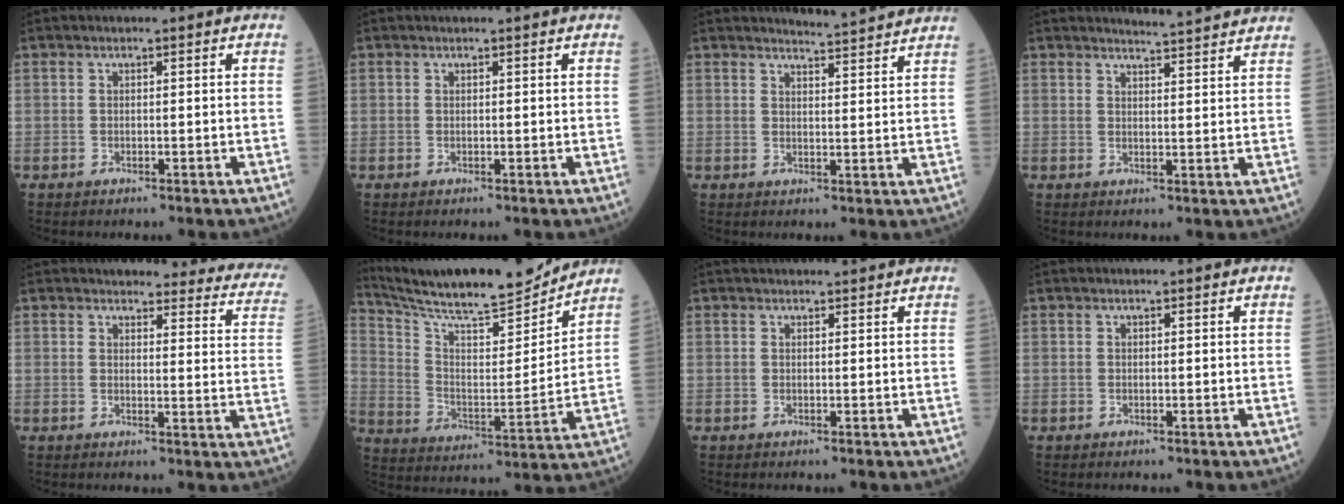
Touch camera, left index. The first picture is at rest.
{"total": 0.5, "force": [0.5, -0.1, 0.2], "torque": [-0.007, 0.001, 0.013]}
{"total": 6.9, "force": [6.7, -0.8, 1.2], "torque": [-0.031, 0.001, 0.081]}
{"total": 7.0, "force": [6.8, -0.8, 1.8], "torque": [-0.035, 0.003, 0.080]}
{"total": 19.7, "force": [18.2, 4.3, 5.9], "torque": [-0.037, -0.062, 0.178]}
{"total": 18.7, "force": [17.5, 1.3, 6.6], "torque": [-0.134, -0.017, 0.281]}
{"total": 4.3, "force": [4.0, 0.3, 1.4], "torque": [-0.014, 0.032, 0.056]}
{"total": 0.0}